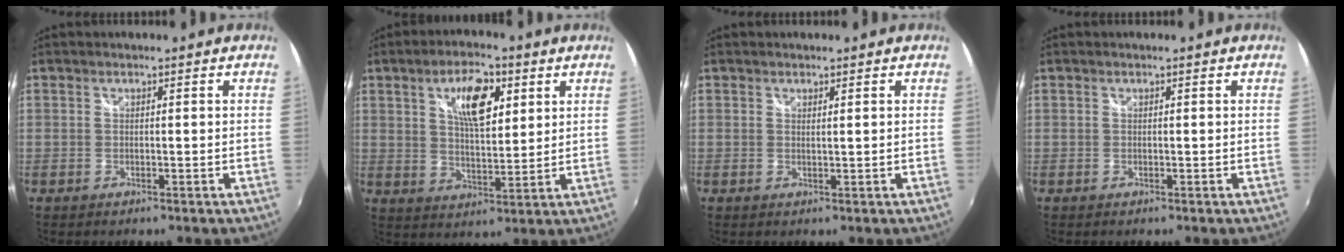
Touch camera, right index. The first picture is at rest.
{"total": 9.9, "force": [4.2, 4.2, 8.0], "torque": [-0.135, 0.013, 0.073]}
{"total": 0.8, "force": [0.5, -0.6, -0.1], "torque": [0.002, -0.003, 0.006]}
{"total": 0.0}